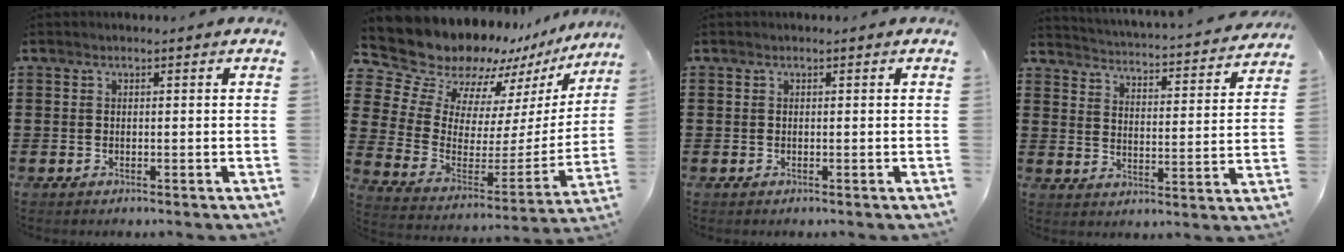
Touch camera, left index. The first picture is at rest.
{"total": 11.7, "force": [10.8, 4.3, 1.6], "torque": [-0.099, -0.089, 0.191]}
{"total": 0.0}
{"total": 2.8, "force": [2.8, -0.4, 0.2], "torque": [-0.025, -0.034, 0.036]}